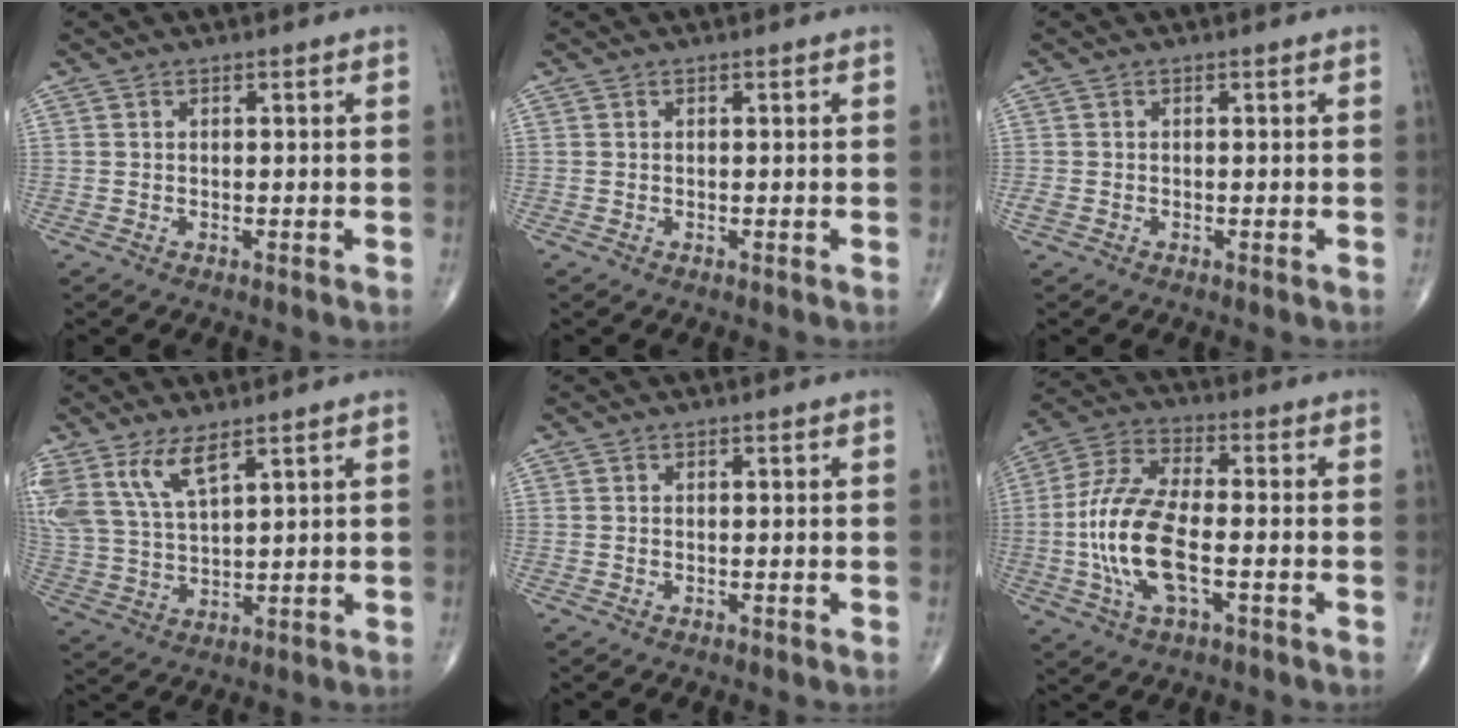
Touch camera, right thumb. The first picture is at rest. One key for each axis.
{"total": 0.0}
{"total": 1.1, "fx": -0.4, "fy": 0.7, "fz": 0.8, "tx": -0.021, "ty": -0.001, "tz": -0.006}
{"total": 9.5, "fx": 5.8, "fy": 3.2, "fz": 6.7, "tx": -0.148, "ty": -0.018, "tz": 0.130}
{"total": 0.0}
{"total": 14.7, "fx": -2.8, "fy": 6.3, "fz": 12.9, "tx": -0.279, "ty": 0.023, "tz": -0.054}